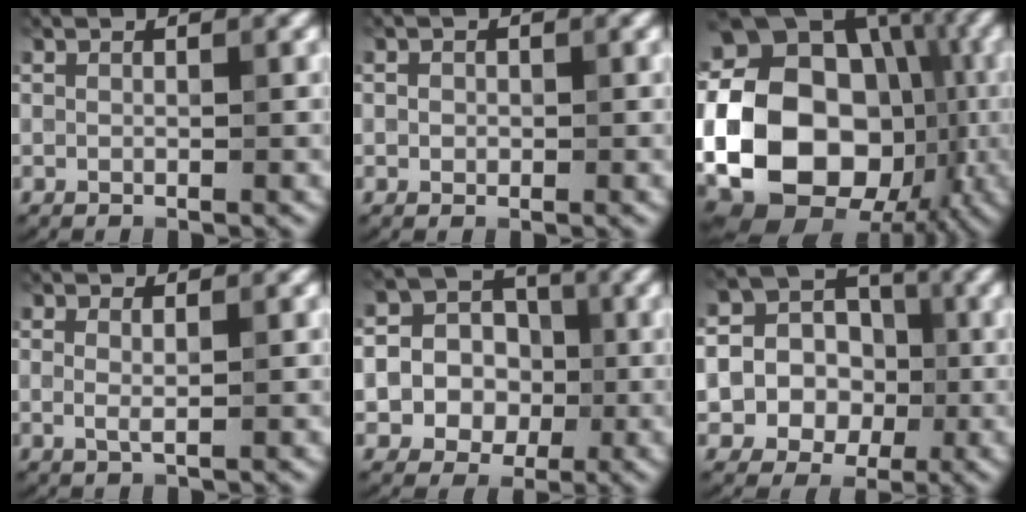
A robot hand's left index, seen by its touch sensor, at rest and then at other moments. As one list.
[{"total": 0.7, "force": [0.0, 0.7, 0.2], "torque": [-0.002, -0.003, -0.002]}, {"total": 23.9, "force": [-3.1, 20.1, 12.6], "torque": [-0.212, -0.004, -0.098]}, {"total": 1.2, "force": [0.3, 0.4, 1.1], "torque": [-0.022, -0.004, 0.006]}, {"total": 9.4, "force": [-1.3, 8.7, 3.4], "torque": [-0.061, 0.012, -0.048]}, {"total": 11.7, "force": [-1.4, 10.9, 4.1], "torque": [-0.088, 0.011, -0.051]}]